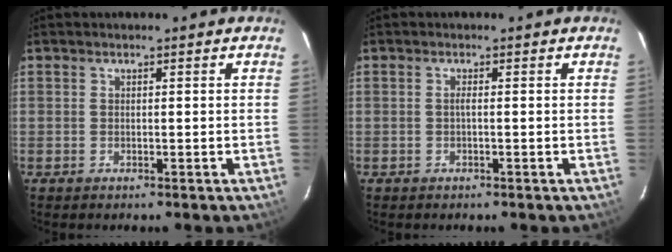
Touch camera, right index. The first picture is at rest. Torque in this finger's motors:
{"motor_torque": [0.33, 0.28, -0.02, 0.03]}